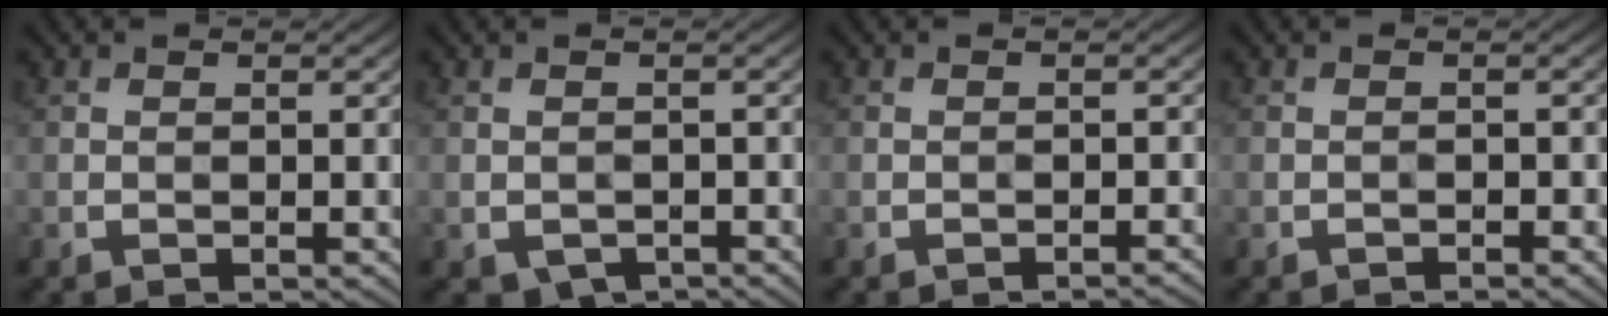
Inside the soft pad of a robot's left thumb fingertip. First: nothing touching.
{"total": 2.1, "force": [-1.3, 1.4, 1.0], "torque": [-0.020, -0.009, -0.018]}
{"total": 1.0, "force": [-0.9, 0.1, 0.5], "torque": [-0.004, 0.002, -0.015]}
{"total": 1.1, "force": [-0.8, 0.4, 0.6], "torque": [-0.008, 0.002, -0.013]}